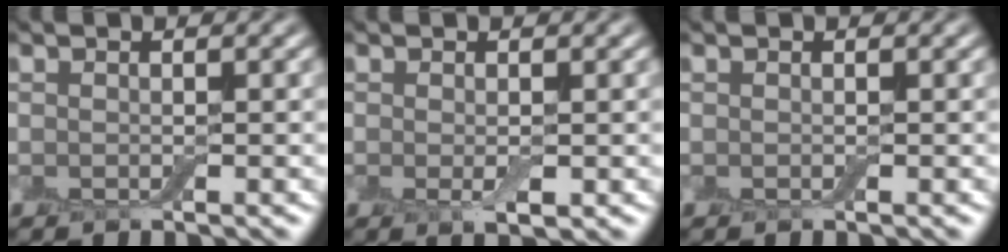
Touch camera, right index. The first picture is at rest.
{"total": 1.0, "force": [0.0, 0.3, 1.0], "torque": [-0.015, -0.005, 0.002]}
{"total": 0.0}